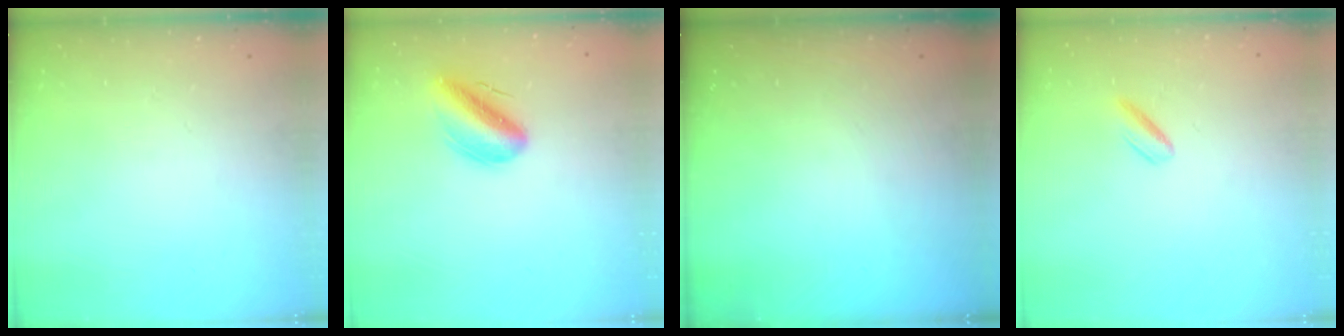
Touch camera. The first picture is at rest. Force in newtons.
{"total": 11.8, "press": 11.4, "slide": 3.4}
{"total": 0.0}
{"total": 4.2, "press": 3.8, "slide": 1.6}